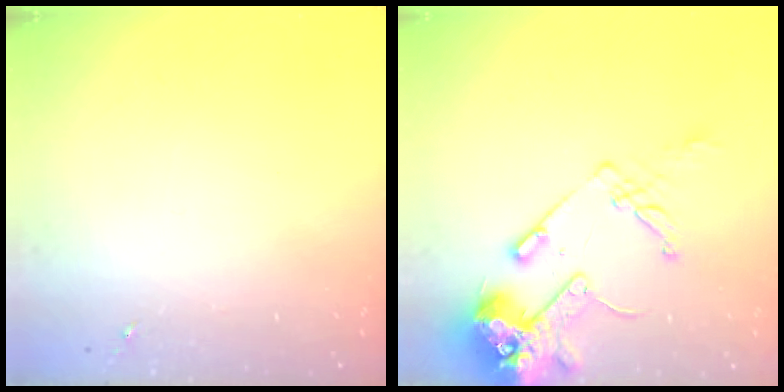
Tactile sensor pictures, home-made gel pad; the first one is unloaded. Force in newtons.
{"total": 15.8, "press": 15.6, "slide": 2.0}